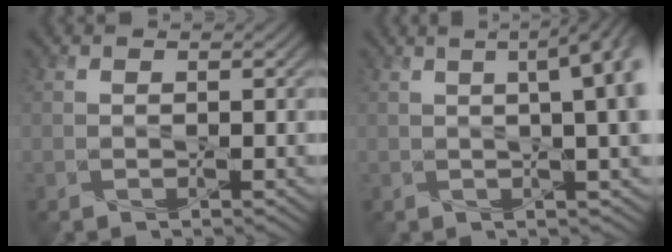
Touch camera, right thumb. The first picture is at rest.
{"total": 8.7, "force": [1.5, 2.6, 8.2], "torque": [-0.090, 0.027, 0.008]}